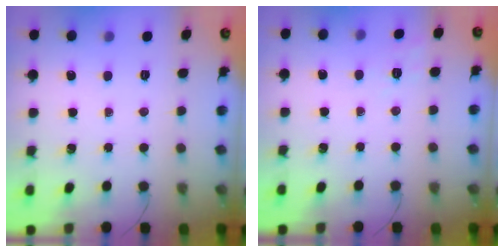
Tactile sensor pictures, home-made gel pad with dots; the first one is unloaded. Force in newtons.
{"total": 1.7, "press": 0.1, "slide": 1.7}